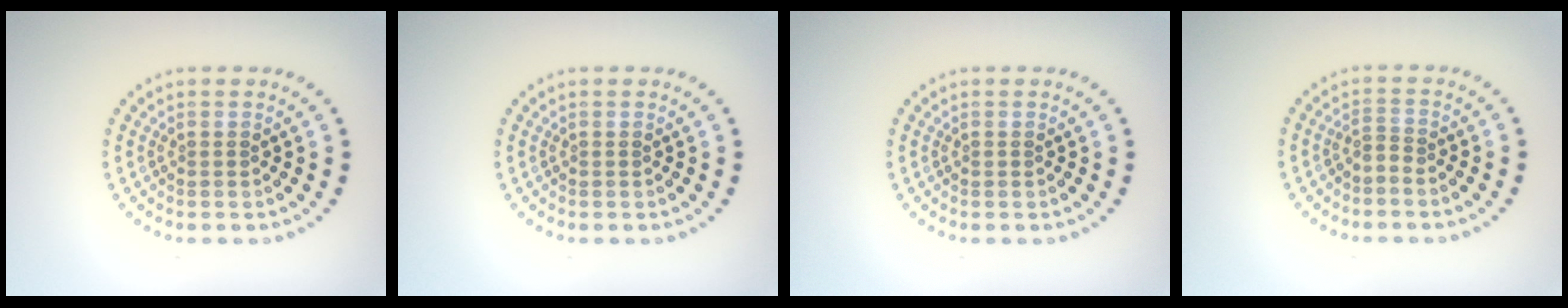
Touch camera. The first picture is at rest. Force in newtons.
{"total": 0.0}
{"total": 0.0}
{"total": 1.1, "press": 0.3, "slide": 1.0}